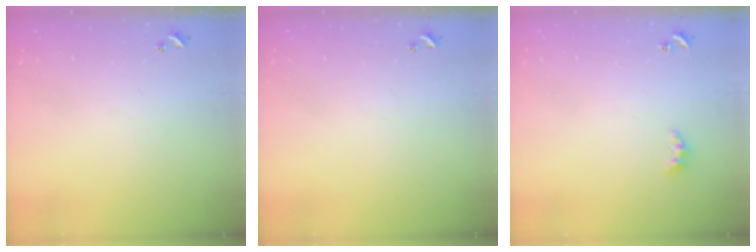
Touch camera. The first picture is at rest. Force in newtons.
{"total": 0.0}
{"total": 2.2, "press": 2.1, "slide": 0.6}